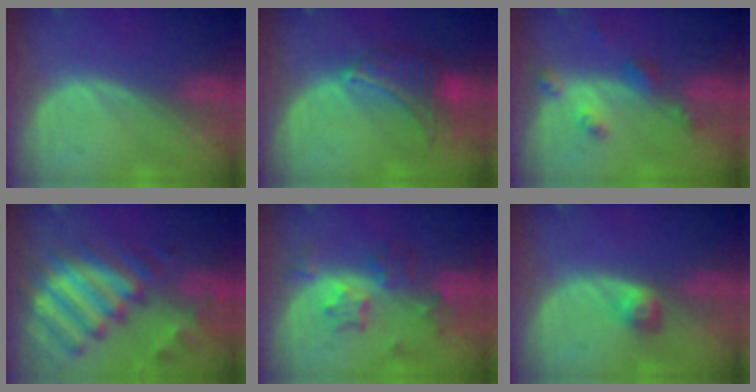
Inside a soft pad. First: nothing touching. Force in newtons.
{"total": 8.1, "press": 7.2, "slide": 3.6}
{"total": 4.5, "press": 4.0, "slide": 2.0}
{"total": 12.5, "press": 10.8, "slide": 6.3}
{"total": 7.3, "press": 6.5, "slide": 3.3}
{"total": 2.4, "press": 2.2, "slide": 1.0}